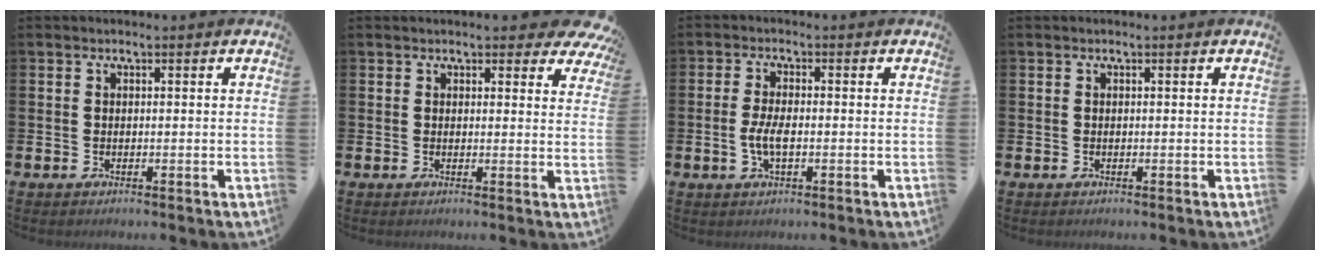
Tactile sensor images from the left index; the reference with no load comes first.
{"total": 2.5, "force": [2.2, 0.9, 0.6], "torque": [0.004, -0.010, 0.034]}
{"total": 3.4, "force": [-0.6, 1.3, 3.1], "torque": [-0.055, -0.003, -0.016]}
{"total": 0.0}